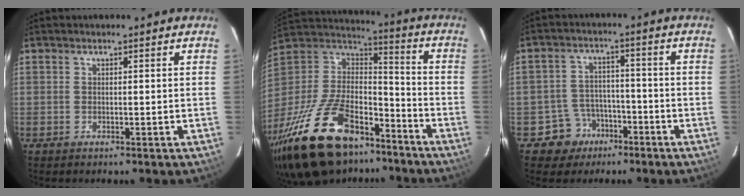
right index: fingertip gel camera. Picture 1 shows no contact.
{"total": 25.7, "force": [-17.1, 12.0, 15.0], "torque": [-0.342, 0.000, -0.303]}
{"total": 6.1, "force": [-3.3, 5.2, 0.1], "torque": [0.007, 0.014, -0.047]}